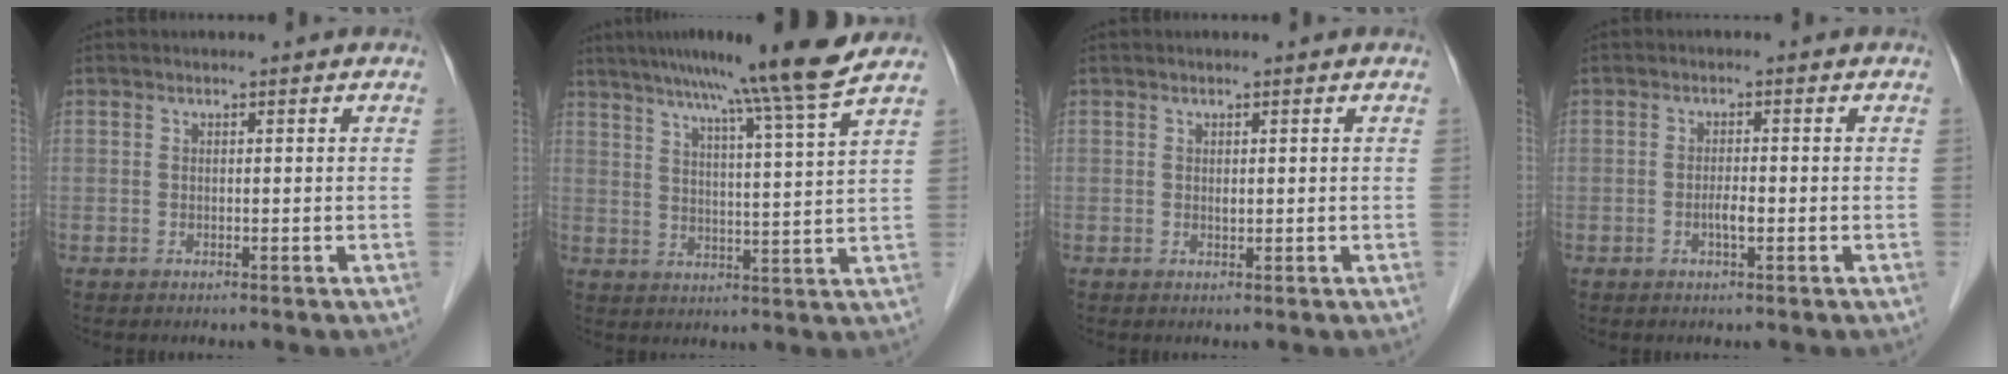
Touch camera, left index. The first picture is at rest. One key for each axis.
{"total": 14.6, "fx": 11.7, "fy": -2.5, "fz": 8.4, "tx": -0.133, "ty": -0.011, "tz": 0.157}
{"total": 0.7, "fx": 0.1, "fy": 0.3, "fz": 0.6, "tx": -0.012, "ty": -0.001, "tz": 0.004}
{"total": 2.0, "fx": -0.7, "fy": 0.3, "fz": 1.8, "tx": -0.035, "ty": 0.001, "tz": -0.013}